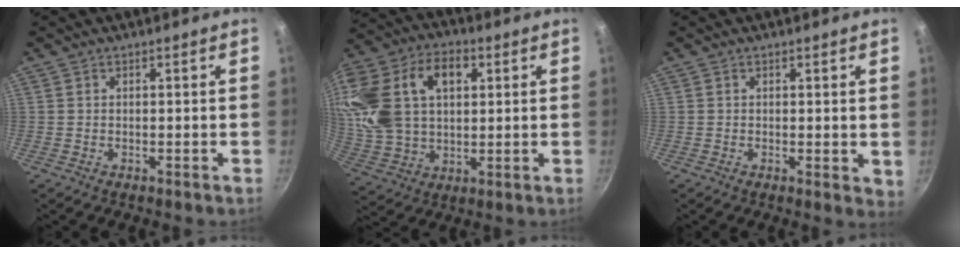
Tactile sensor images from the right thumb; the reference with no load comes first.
{"total": 22.8, "force": [5.9, 15.2, 16.0], "torque": [-0.316, 0.016, 0.107]}
{"total": 2.7, "force": [0.6, 1.2, 2.4], "torque": [-0.022, -0.004, 0.007]}